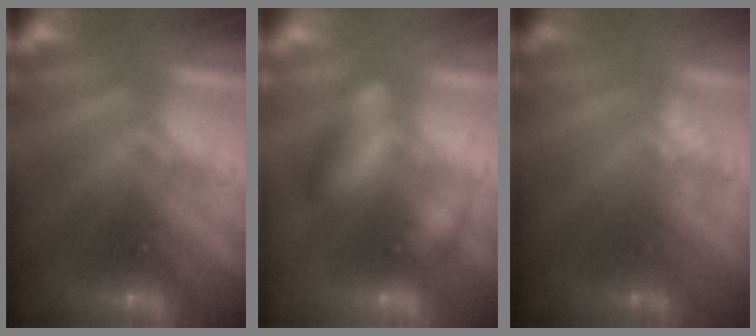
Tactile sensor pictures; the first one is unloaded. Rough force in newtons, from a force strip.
{"total": 2.7}
{"total": 2.7}